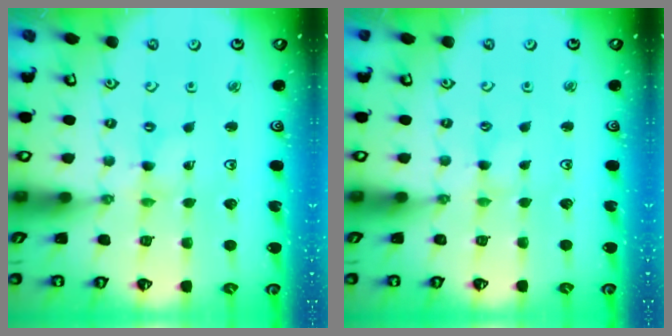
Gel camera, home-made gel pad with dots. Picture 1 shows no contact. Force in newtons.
{"total": 0.8, "press": 0.8, "slide": 0.2}